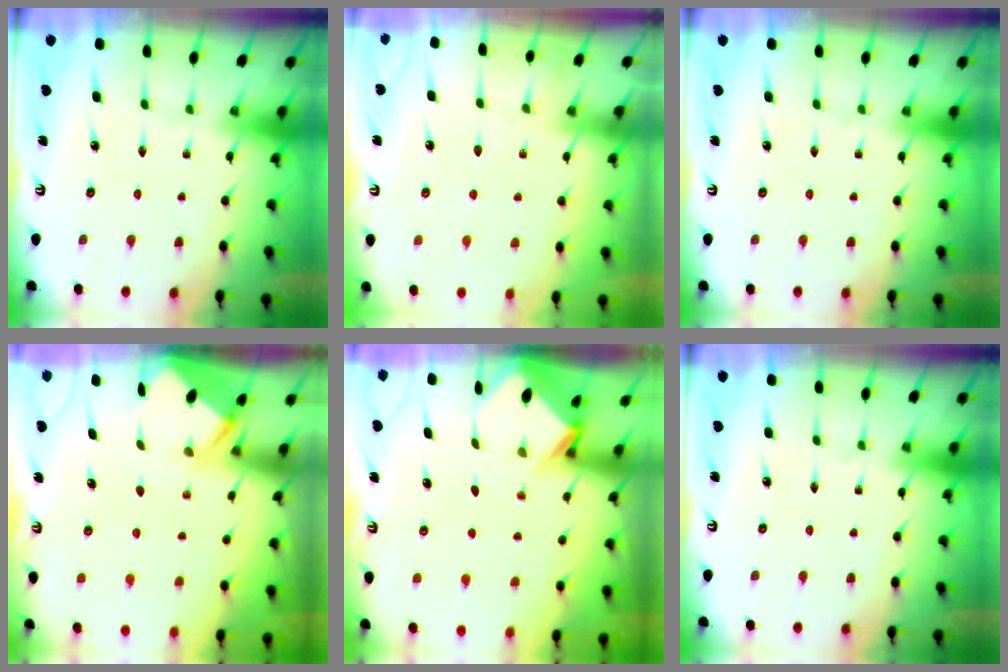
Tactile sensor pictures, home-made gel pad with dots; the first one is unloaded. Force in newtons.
{"total": 4.9, "press": 4.9, "slide": 0.7}
{"total": 0.0}
{"total": 2.8, "press": 2.7, "slide": 0.4}
{"total": 2.9, "press": 2.9, "slide": 0.2}
{"total": 0.0}